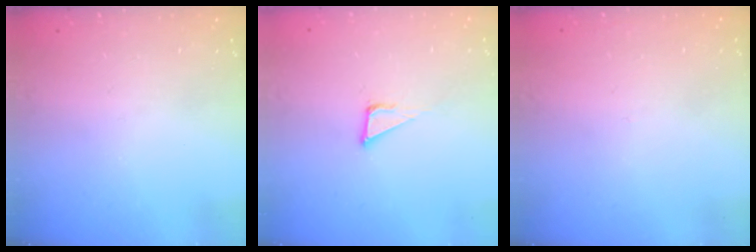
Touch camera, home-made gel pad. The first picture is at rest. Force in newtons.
{"total": 3.8, "press": 3.8, "slide": 0.2}
{"total": 2.6, "press": 2.6, "slide": 0.2}